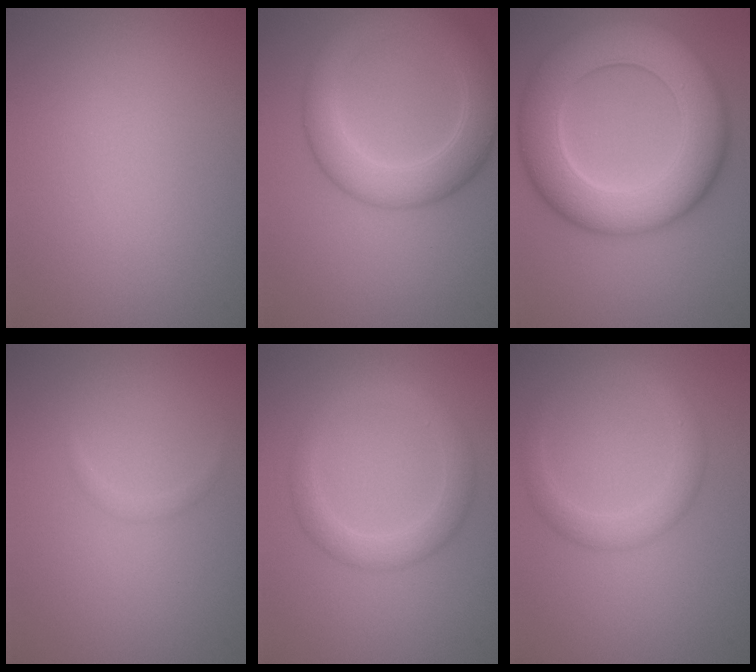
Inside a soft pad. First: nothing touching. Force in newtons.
{"total": 5.9, "press": 5.9, "slide": 0.2}
{"total": 10.9, "press": 10.9, "slide": 0.4}
{"total": 0.6, "press": 0.6, "slide": 0.0}
{"total": 2.9, "press": 2.9, "slide": 0.1}
{"total": 2.8, "press": 2.8, "slide": 0.1}